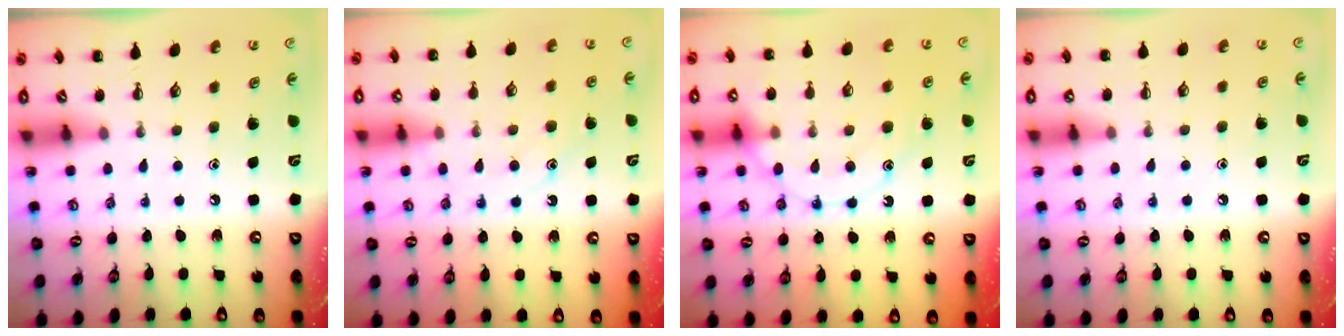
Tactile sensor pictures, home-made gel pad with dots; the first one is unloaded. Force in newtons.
{"total": 12.3, "press": 12.2, "slide": 0.8}
{"total": 14.8, "press": 14.8, "slide": 1.1}
{"total": 5.6, "press": 5.3, "slide": 1.8}